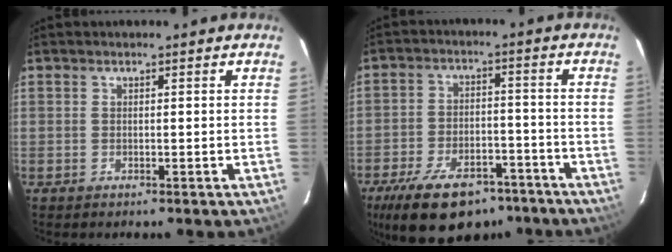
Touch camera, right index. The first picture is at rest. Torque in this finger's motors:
{"motor_torque": [1.40, -0.74, 0.37, 0.03]}